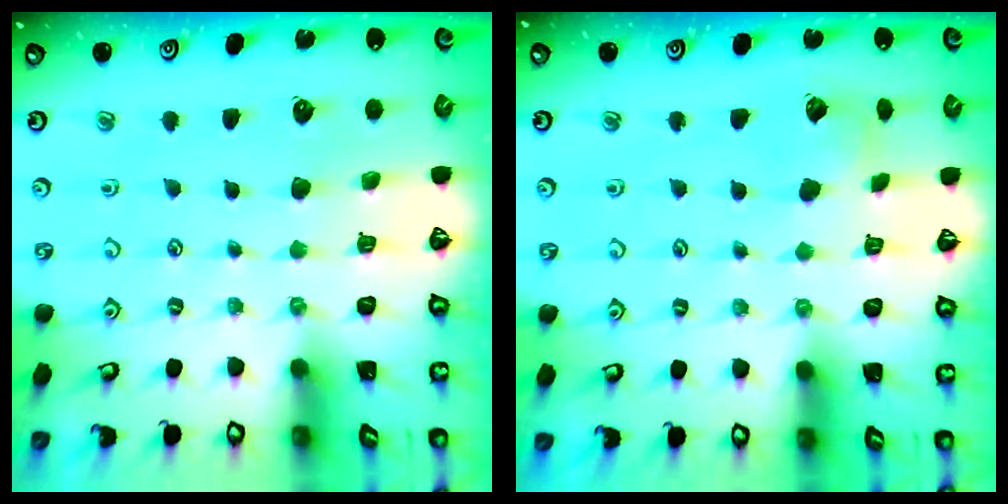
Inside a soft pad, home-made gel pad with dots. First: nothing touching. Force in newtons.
{"total": 5.2, "press": 5.2, "slide": 0.3}